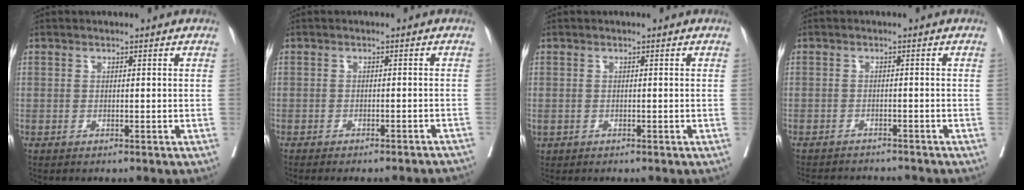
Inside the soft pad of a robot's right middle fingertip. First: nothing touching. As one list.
[{"total": 10.0, "force": [-9.2, 1.5, 3.4], "torque": [-0.030, -0.009, -0.101]}, {"total": 0.7, "force": [-0.2, 0.6, 0.3], "torque": [-0.008, 0.003, 0.002]}, {"total": 7.6, "force": [-7.3, 1.4, 1.5], "torque": [-0.020, 0.000, -0.097]}]